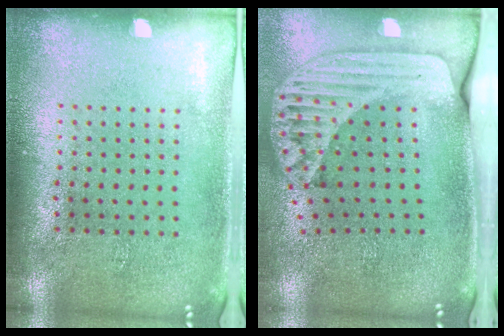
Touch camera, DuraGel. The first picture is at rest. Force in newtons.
{"total": 2.4, "press": 1.8, "slide": 1.7}